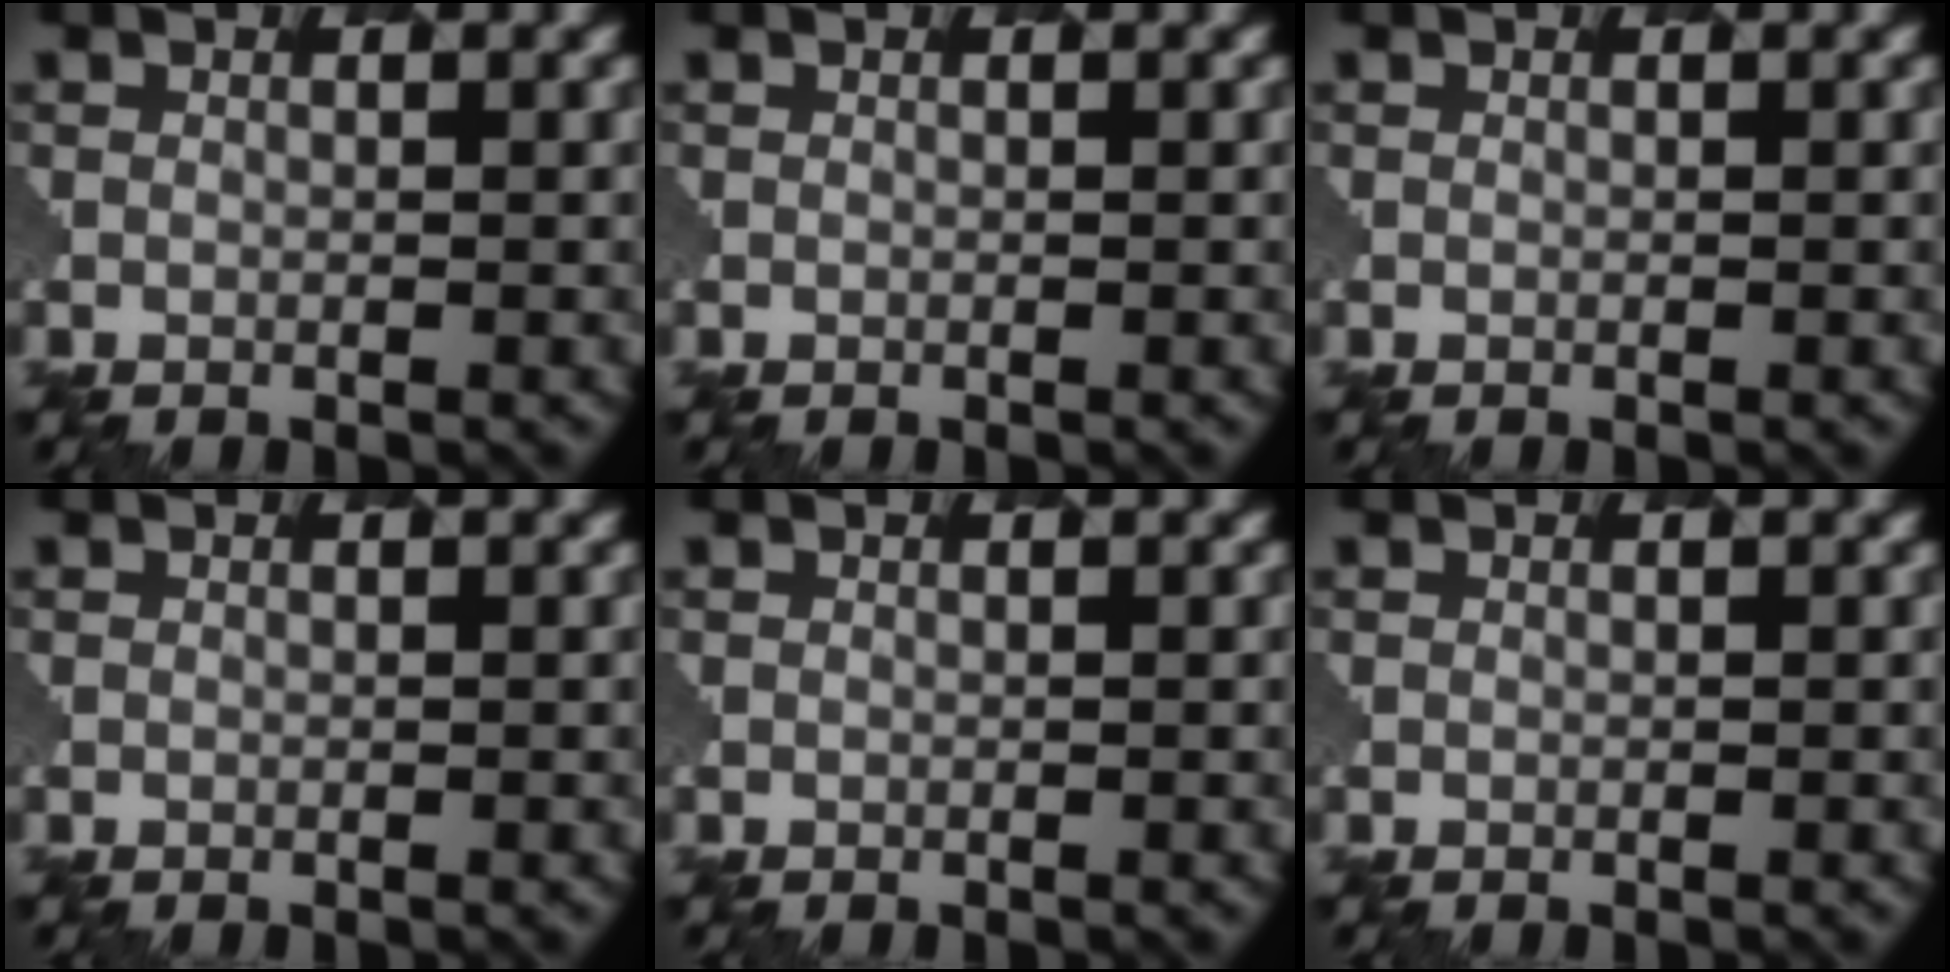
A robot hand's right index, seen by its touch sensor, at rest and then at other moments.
{"total": 0.0}
{"total": 0.0}
{"total": 0.0}
{"total": 0.0}
{"total": 0.0}